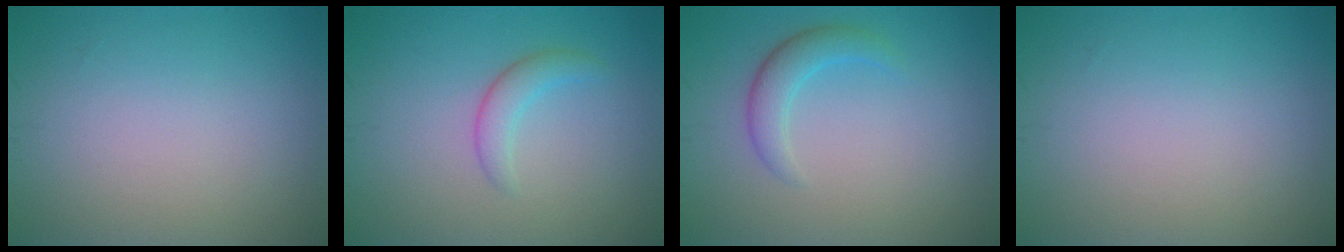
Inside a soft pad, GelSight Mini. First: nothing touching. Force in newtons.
{"total": 1.9, "press": 1.9, "slide": 0.1}
{"total": 2.5, "press": 2.5, "slide": 0.0}
{"total": 0.0}